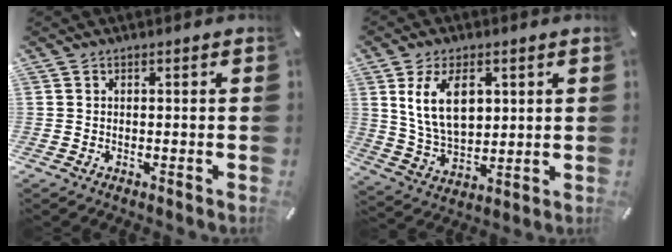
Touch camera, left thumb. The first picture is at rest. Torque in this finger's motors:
{"motor_torque": [0.45, 0.40, 0.44, -0.17, 0.37]}